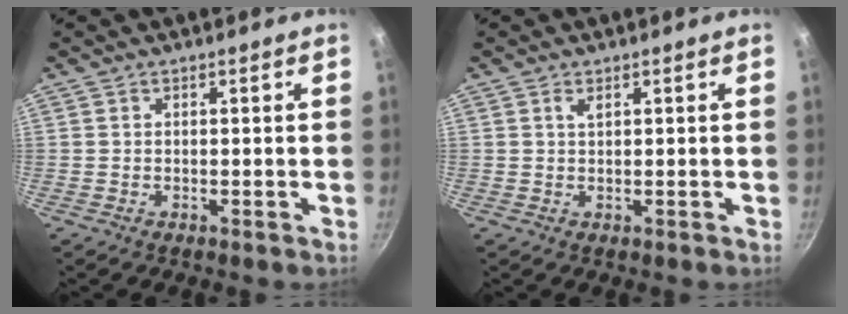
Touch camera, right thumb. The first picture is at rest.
{"total": 1.1, "force": [0.6, 0.4, 0.9], "torque": [-0.015, 0.000, 0.011]}